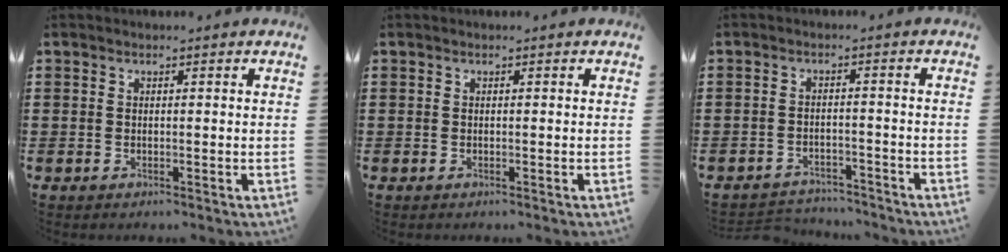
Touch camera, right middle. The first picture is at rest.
{"total": 0.0}
{"total": 2.9, "force": [-2.8, 0.5, -0.1], "torque": [-0.008, 0.000, -0.061]}